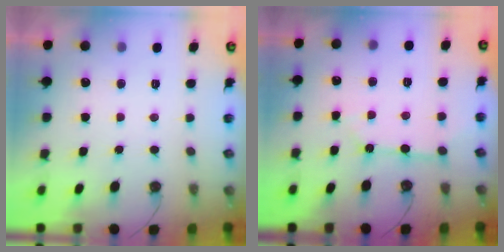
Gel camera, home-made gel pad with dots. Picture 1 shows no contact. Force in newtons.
{"total": 4.9, "press": 4.9, "slide": 0.4}